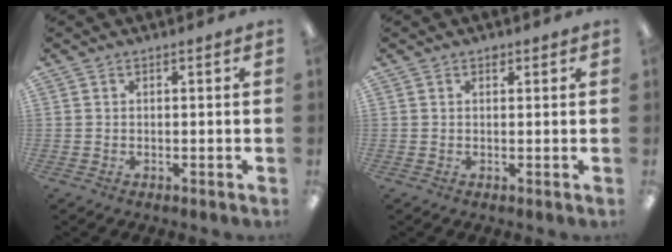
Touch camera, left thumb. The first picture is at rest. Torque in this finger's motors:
{"motor_torque": [0.06, -0.02, 0.00, -0.04, 0.00]}